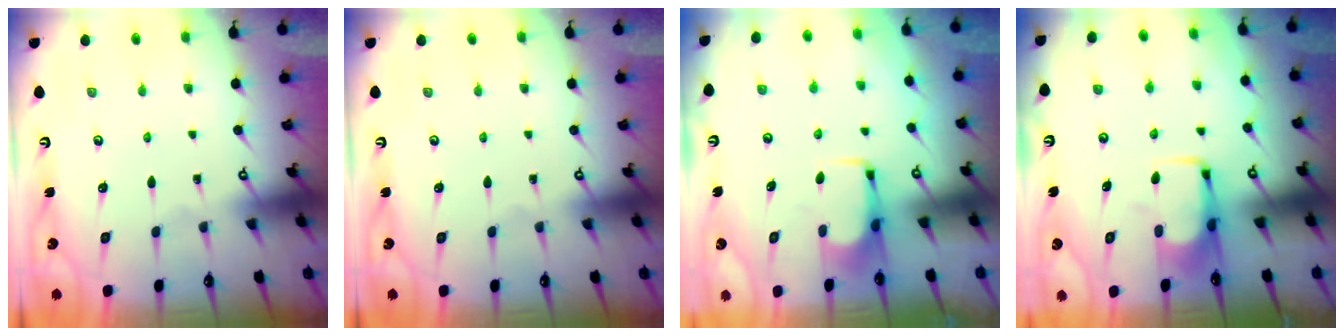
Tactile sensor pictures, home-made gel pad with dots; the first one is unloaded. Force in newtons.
{"total": 0.0}
{"total": 1.6, "press": 1.5, "slide": 0.4}
{"total": 6.9, "press": 6.9, "slide": 0.9}